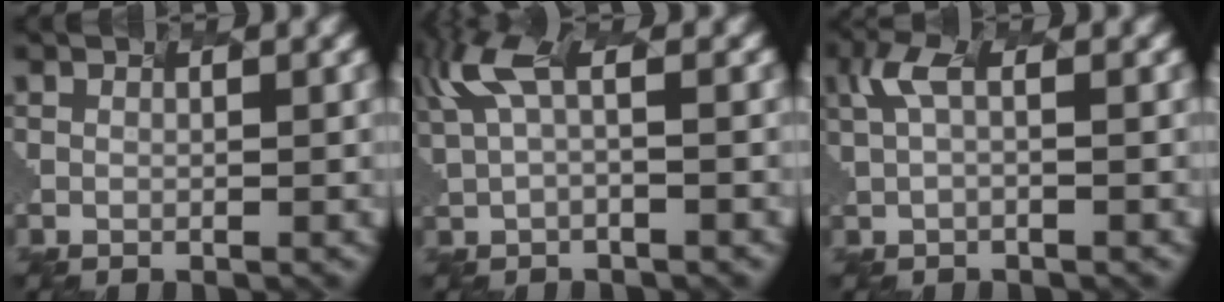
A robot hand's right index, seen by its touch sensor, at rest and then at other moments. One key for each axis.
{"total": 3.5, "fx": 0.5, "fy": 0.4, "fz": 3.4, "tx": -0.088, "ty": 0.016, "tz": 0.045}
{"total": 1.5, "fx": -0.6, "fy": -0.2, "fz": 1.4, "tx": -0.044, "ty": 0.006, "tz": 0.022}